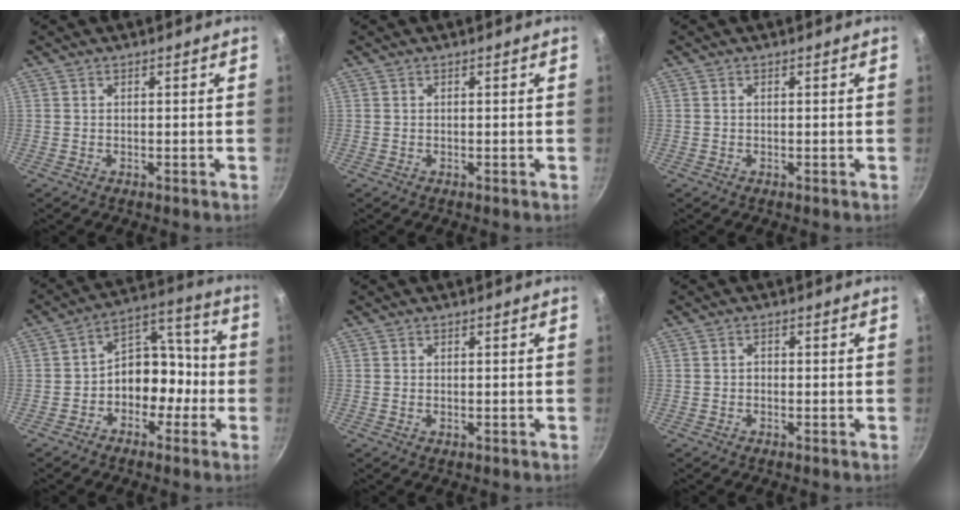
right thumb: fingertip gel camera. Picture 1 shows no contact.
{"total": 0.0}
{"total": 0.0}
{"total": 11.7, "force": [-2.6, 8.3, 7.9], "torque": [-0.074, 0.051, -0.056]}
{"total": 0.7, "force": [-0.1, 0.5, 0.5], "torque": [-0.011, 0.000, 0.000]}
{"total": 0.9, "force": [-0.3, 0.7, 0.5], "torque": [-0.002, 0.003, -0.009]}